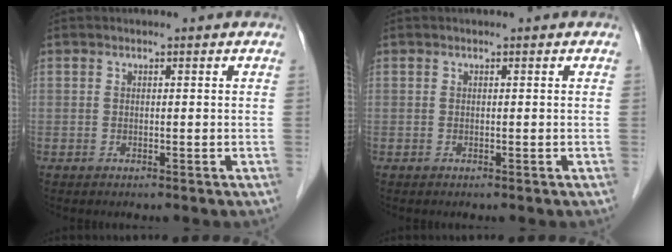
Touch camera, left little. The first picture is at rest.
{"total": 0.0}